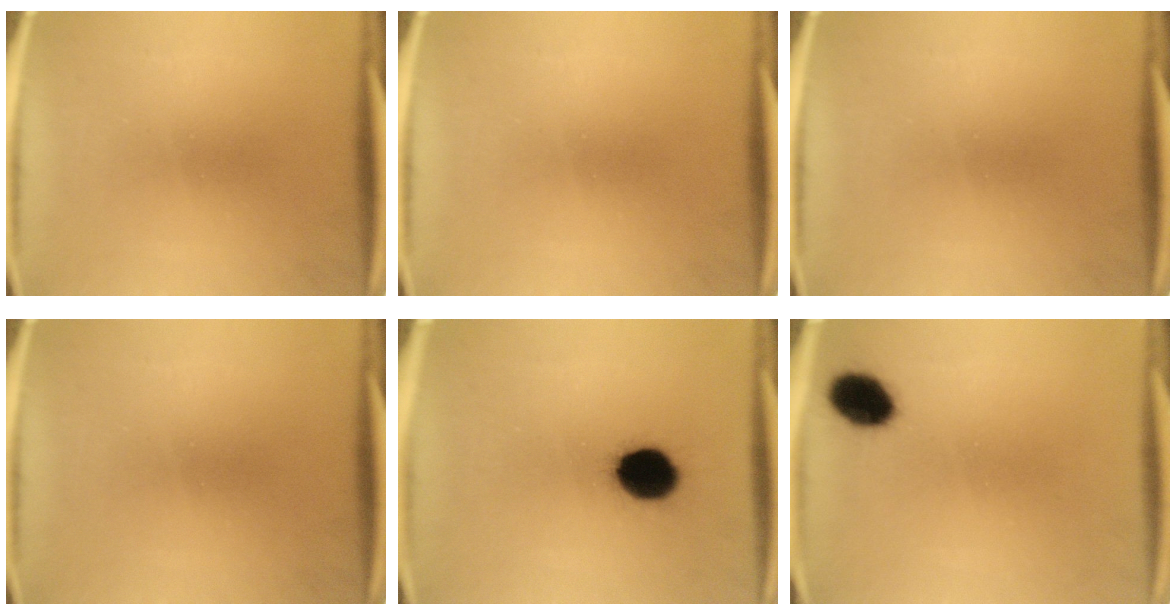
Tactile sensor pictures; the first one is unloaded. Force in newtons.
{"total": 0.0}
{"total": 0.0}
{"total": 0.0}
{"total": 12.2}
{"total": 7.1}